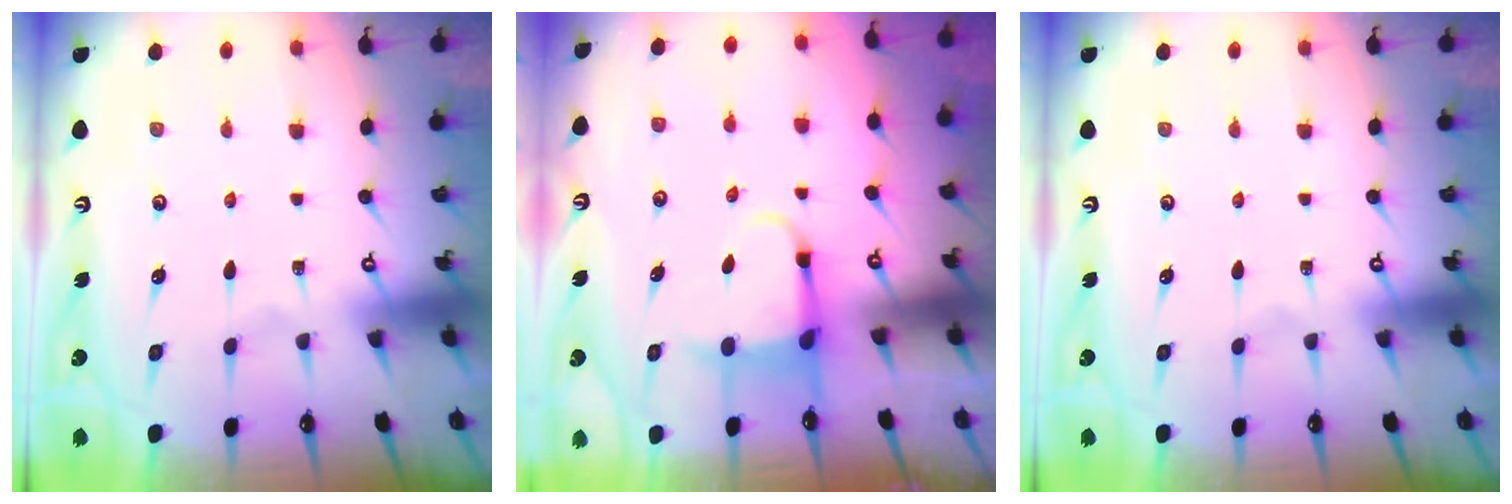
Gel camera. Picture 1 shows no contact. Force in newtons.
{"total": 3.8, "press": 3.7, "slide": 1.2}
{"total": 0.0}